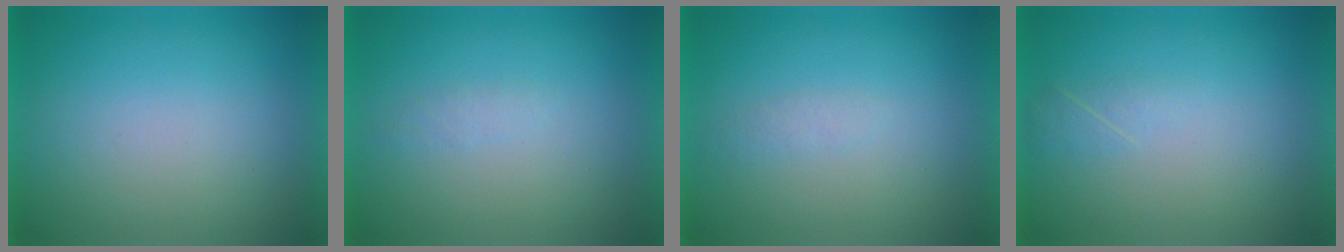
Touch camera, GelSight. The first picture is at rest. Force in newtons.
{"total": 1.2}
{"total": 1.3}
{"total": 1.6}